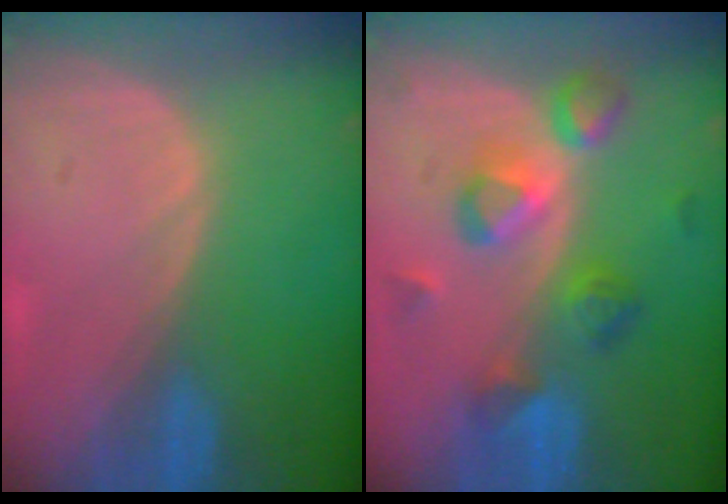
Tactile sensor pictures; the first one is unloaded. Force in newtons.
{"total": 7.6, "press": 7.6, "slide": 0.6}